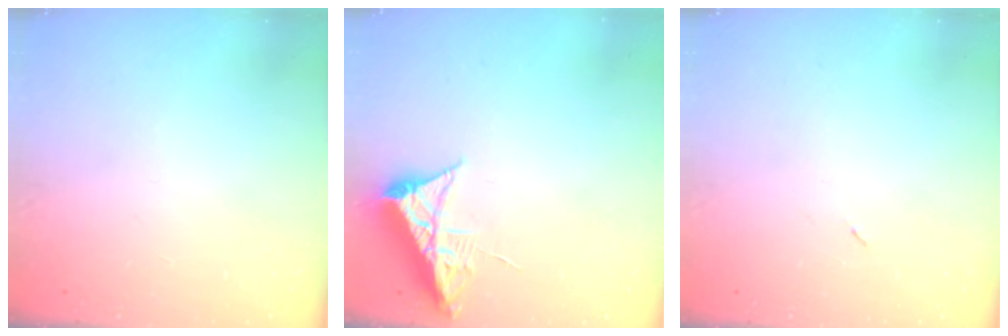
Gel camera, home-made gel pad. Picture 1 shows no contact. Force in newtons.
{"total": 7.1, "press": 7.1, "slide": 0.8}
{"total": 2.2, "press": 2.1, "slide": 0.9}